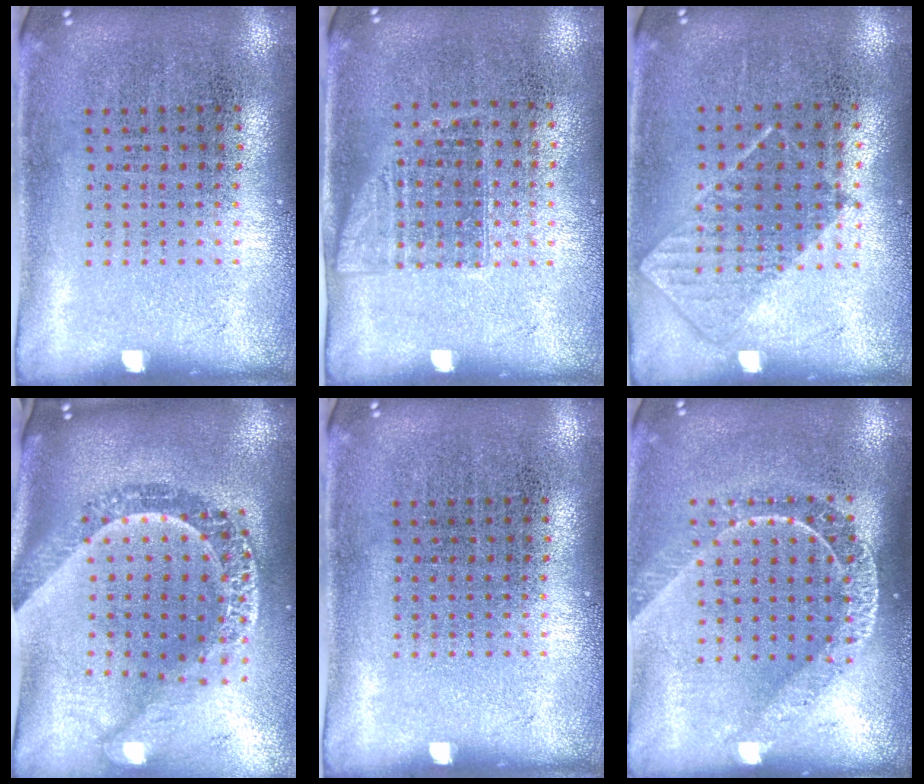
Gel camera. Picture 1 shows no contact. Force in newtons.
{"total": 0.9, "press": 0.8, "slide": 0.5}
{"total": 0.8, "press": 0.8, "slide": 0.4}
{"total": 3.0, "press": 2.3, "slide": 1.9}
{"total": 0.0}
{"total": 1.6, "press": 1.4, "slide": 0.8}